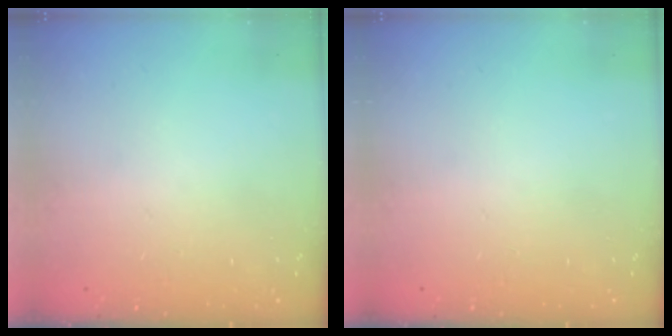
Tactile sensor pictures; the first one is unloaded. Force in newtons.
{"total": 0.0}